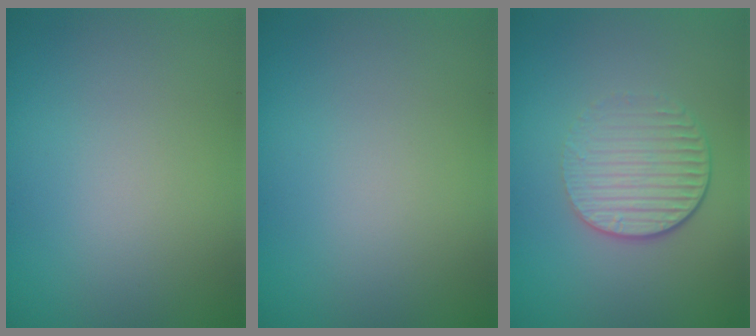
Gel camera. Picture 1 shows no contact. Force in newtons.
{"total": 0.0}
{"total": 3.7, "press": 2.7, "slide": 2.6}